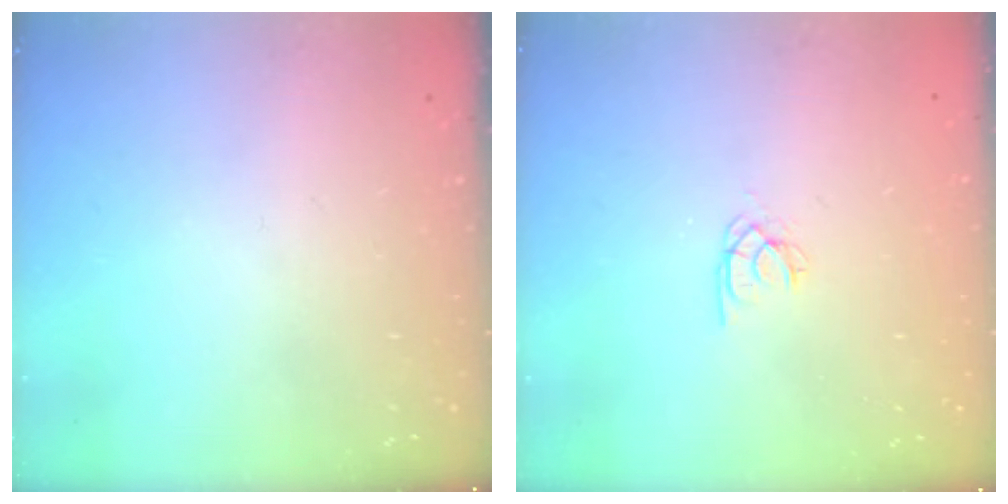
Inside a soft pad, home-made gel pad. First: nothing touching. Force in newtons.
{"total": 1.9, "press": 1.9, "slide": 0.2}